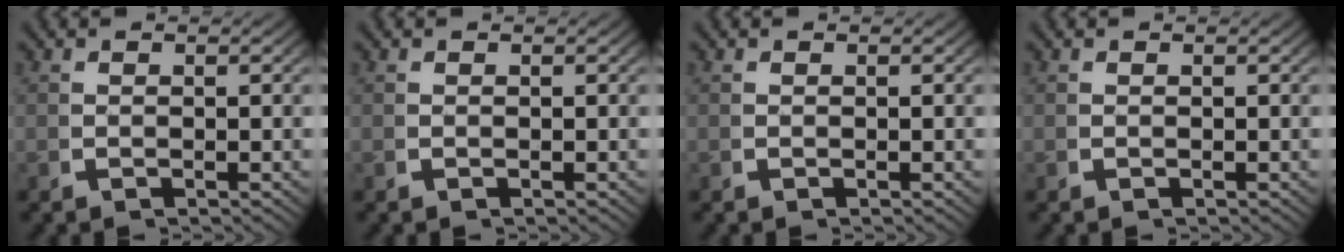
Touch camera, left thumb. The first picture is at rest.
{"total": 0.0}
{"total": 0.0}
{"total": 0.0}